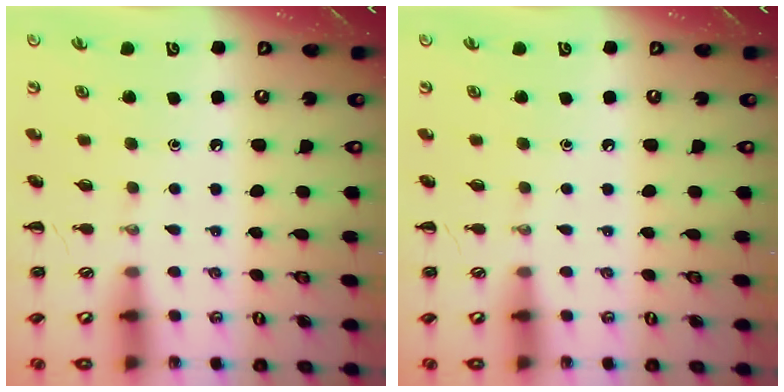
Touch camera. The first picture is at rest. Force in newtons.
{"total": 0.0}